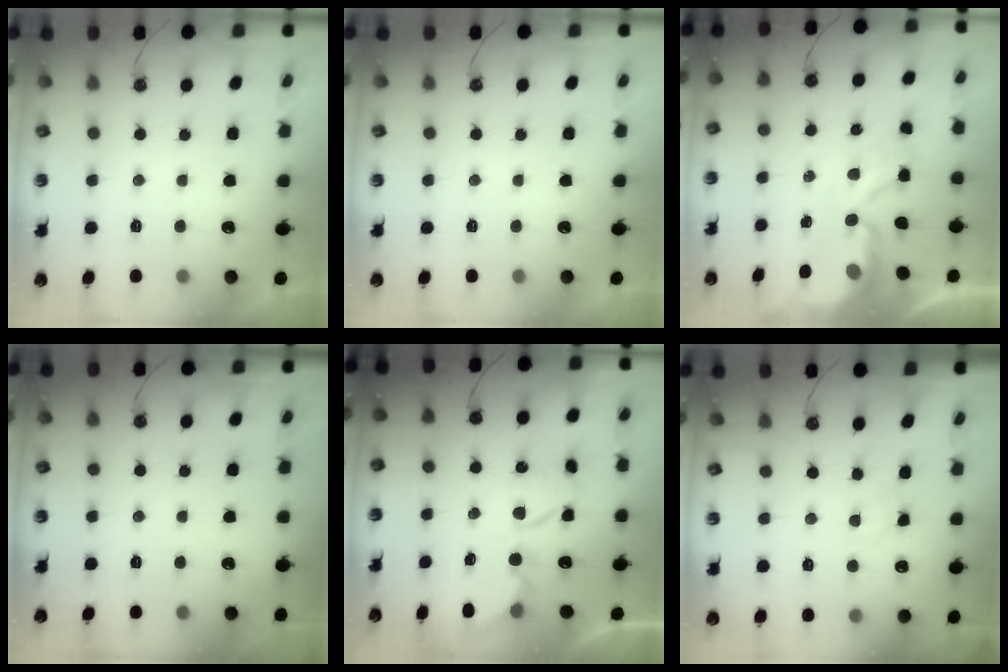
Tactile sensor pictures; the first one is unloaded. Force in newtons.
{"total": 0.0}
{"total": 4.0, "press": 4.0, "slide": 0.2}
{"total": 0.0}
{"total": 6.2, "press": 6.2, "slide": 0.3}
{"total": 3.1, "press": 3.1, "slide": 0.5}